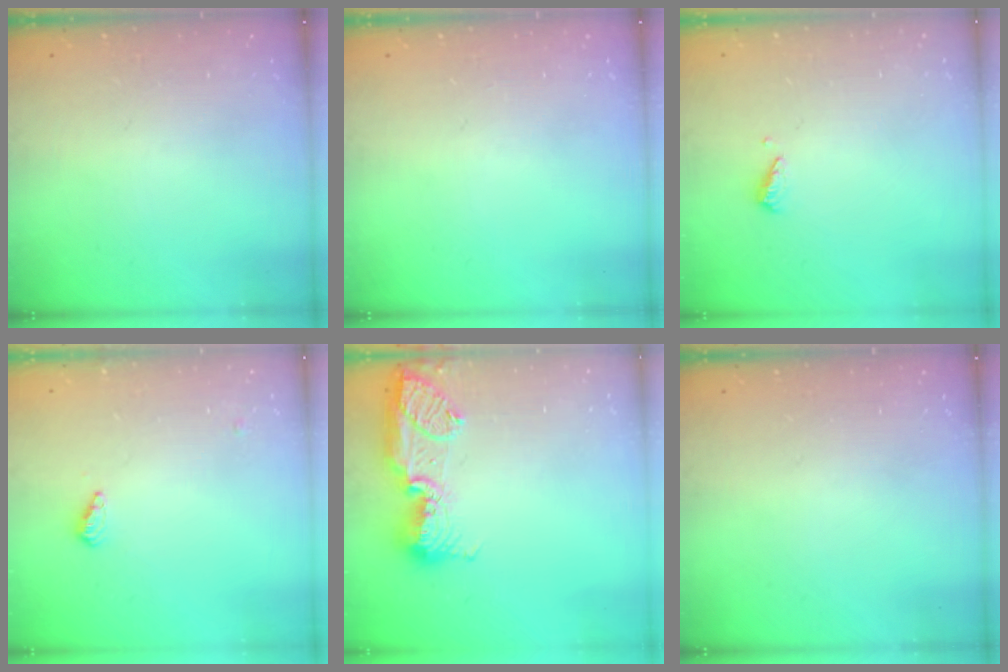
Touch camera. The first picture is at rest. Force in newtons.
{"total": 0.0}
{"total": 3.1, "press": 3.1, "slide": 0.2}
{"total": 3.5, "press": 3.5, "slide": 0.4}
{"total": 14.9, "press": 13.8, "slide": 5.6}
{"total": 0.0}